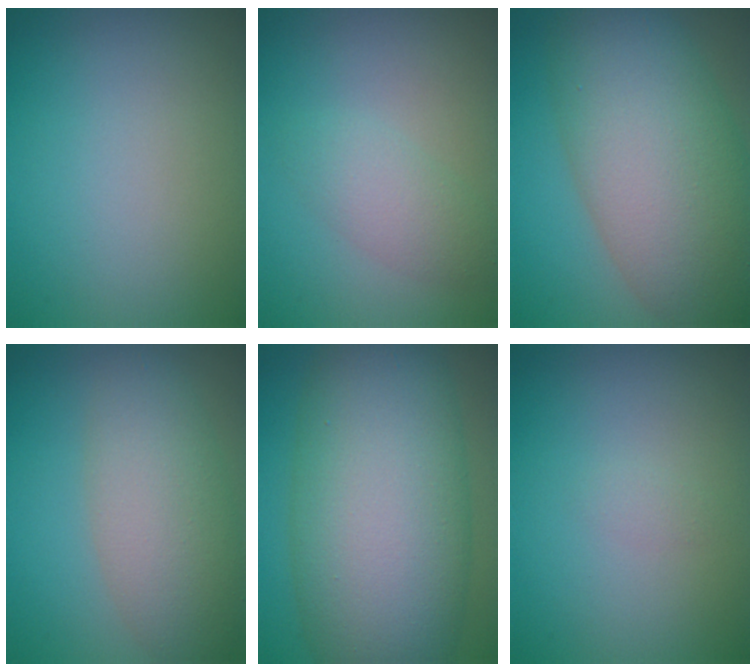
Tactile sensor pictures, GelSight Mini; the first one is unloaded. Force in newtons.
{"total": 2.4, "press": 2.4, "slide": 0.0}
{"total": 11.6, "press": 11.6, "slide": 0.3}
{"total": 5.8, "press": 5.7, "slide": 0.4}
{"total": 14.9, "press": 14.9, "slide": 0.1}
{"total": 0.6, "press": 0.6, "slide": 0.1}